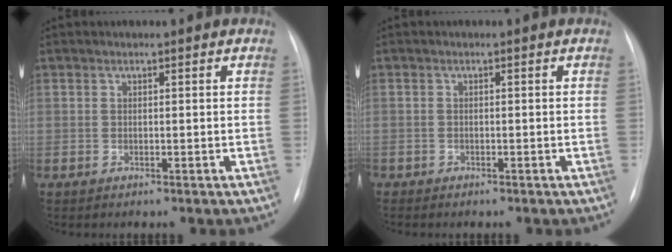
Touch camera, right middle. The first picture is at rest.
{"total": 0.8, "force": [-0.7, 0.2, 0.2], "torque": [-0.005, 0.000, -0.012]}